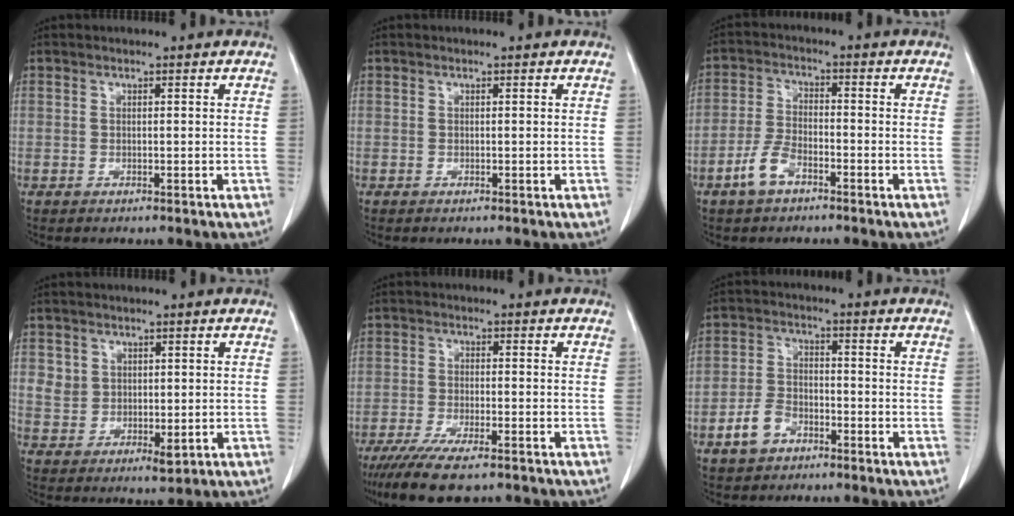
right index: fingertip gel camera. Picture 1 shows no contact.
{"total": 0.0}
{"total": 6.0, "force": [-3.5, 2.8, 3.9], "torque": [-0.094, 0.005, -0.069]}
{"total": 6.0, "force": [1.3, 5.1, 2.9], "torque": [-0.047, -0.002, 0.038]}
{"total": 10.7, "force": [-7.8, 2.6, 6.9], "torque": [-0.116, -0.022, -0.125]}
{"total": 6.1, "force": [-3.4, 3.9, 3.2], "torque": [-0.076, 0.014, -0.060]}